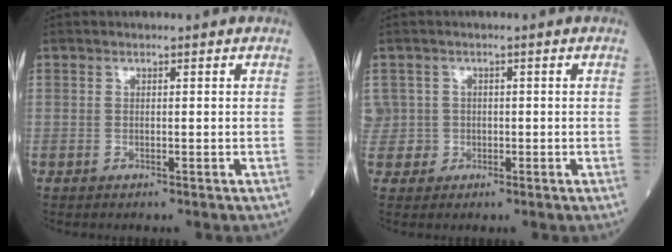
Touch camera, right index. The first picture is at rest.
{"total": 3.5, "force": [-0.2, 3.5, -0.3], "torque": [0.012, 0.015, -0.001]}